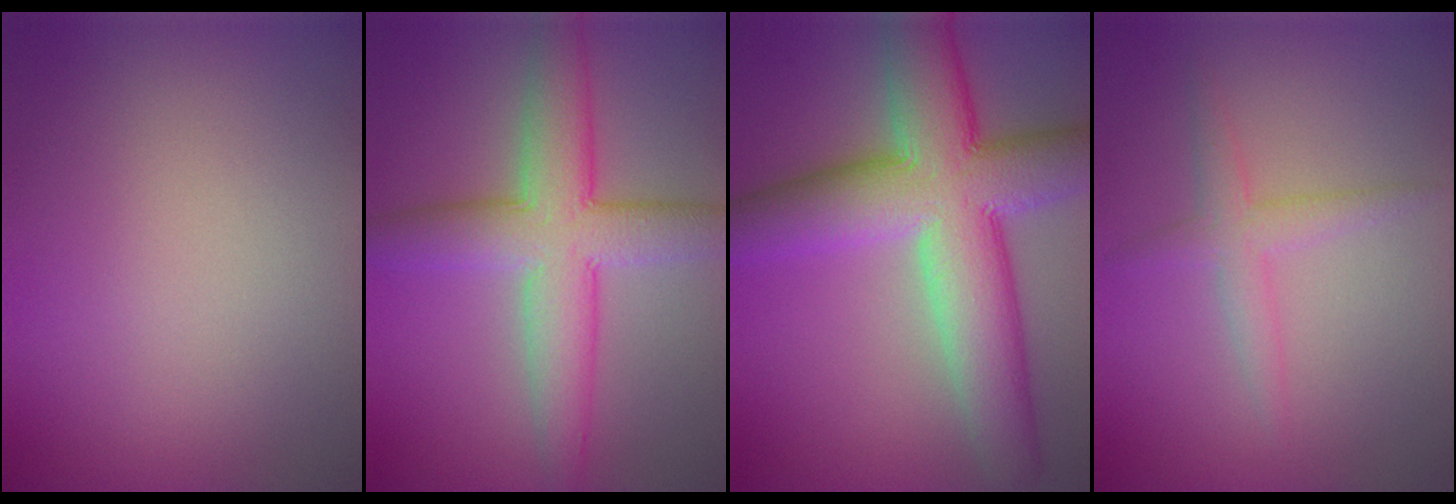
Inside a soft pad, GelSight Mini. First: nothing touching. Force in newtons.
{"total": 7.3, "press": 7.3, "slide": 0.2}
{"total": 12.0, "press": 11.9, "slide": 0.5}
{"total": 2.2, "press": 2.2, "slide": 0.2}